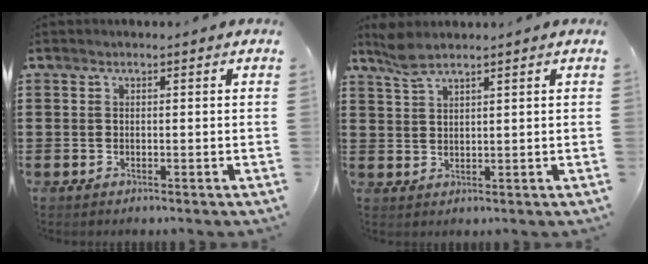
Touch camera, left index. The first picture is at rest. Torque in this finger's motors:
{"motor_torque": [0.48, -0.52, 0.04, 0.07]}